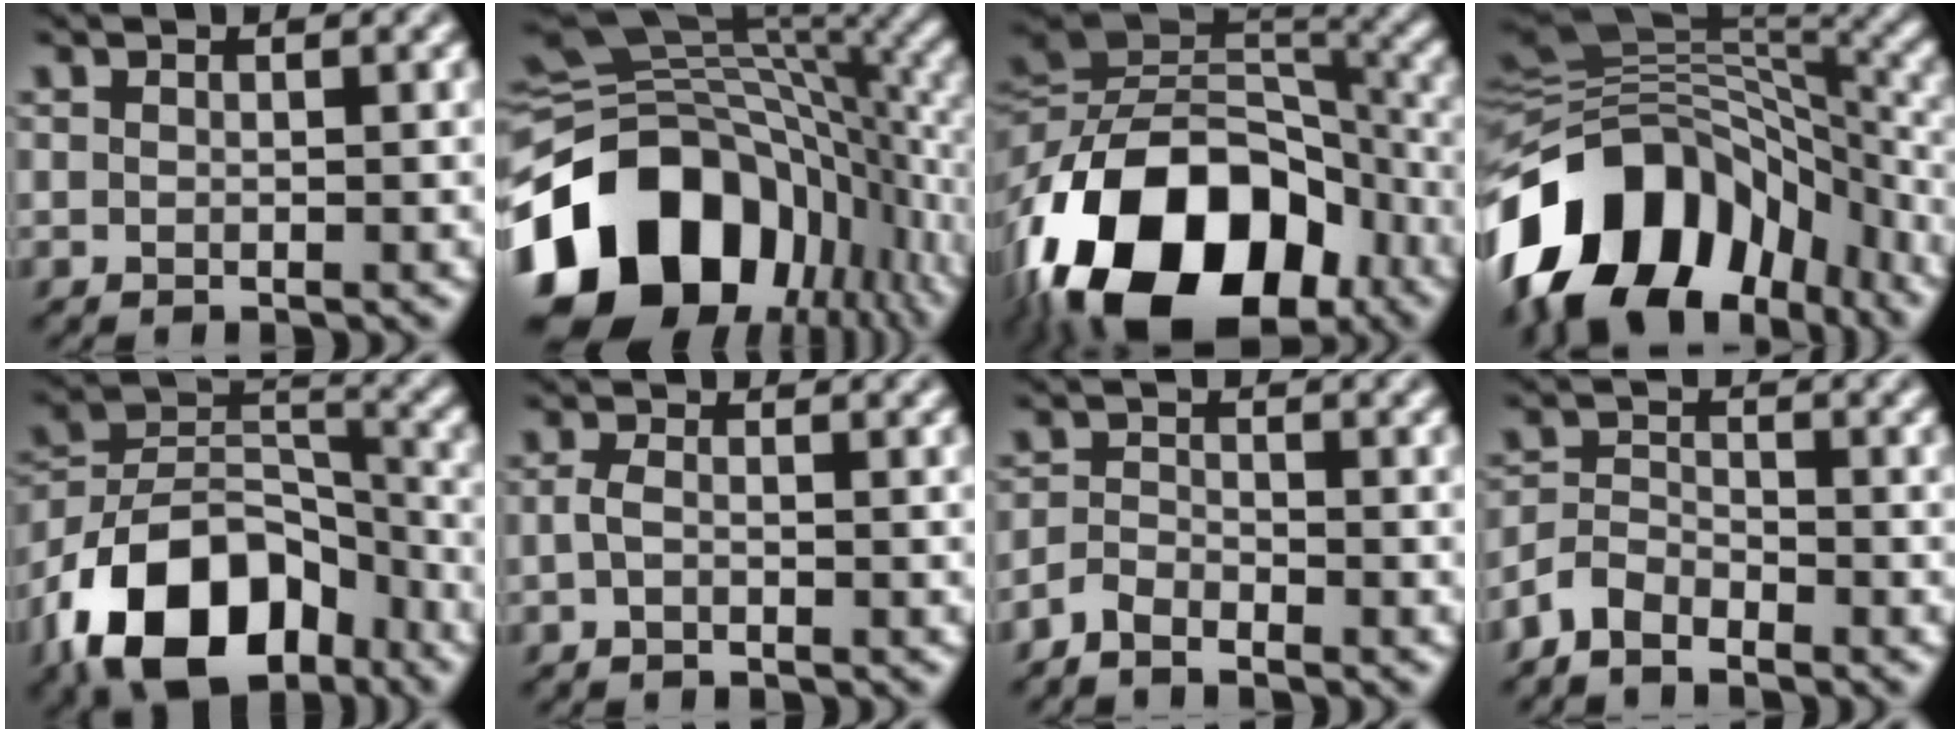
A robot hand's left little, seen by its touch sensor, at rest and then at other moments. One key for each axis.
{"total": 17.3, "fx": -7.3, "fy": 11.7, "fz": 10.4, "tx": -0.210, "ty": -0.005, "tz": -0.131}
{"total": 18.4, "fx": -9.2, "fy": 11.5, "fz": 11.0, "tx": -0.203, "ty": 0.001, "tz": -0.162}
{"total": 14.9, "fx": -7.9, "fy": 9.6, "fz": 8.2, "tx": -0.158, "ty": 0.020, "tz": -0.140}
{"total": 13.0, "fx": -7.8, "fy": 7.5, "fz": 7.3, "tx": -0.135, "ty": 0.014, "tz": -0.157}
{"total": 1.3, "fx": -0.5, "fy": 0.6, "fz": 1.0, "tx": -0.024, "ty": 0.004, "tz": -0.014}
{"total": 1.9, "fx": -1.8, "fy": 0.5, "fz": 0.6, "tx": -0.014, "ty": 0.006, "tz": -0.042}
{"total": 2.6, "fx": -2.3, "fy": 1.0, "fz": 0.8, "tx": -0.018, "ty": 0.008, "tz": -0.055}